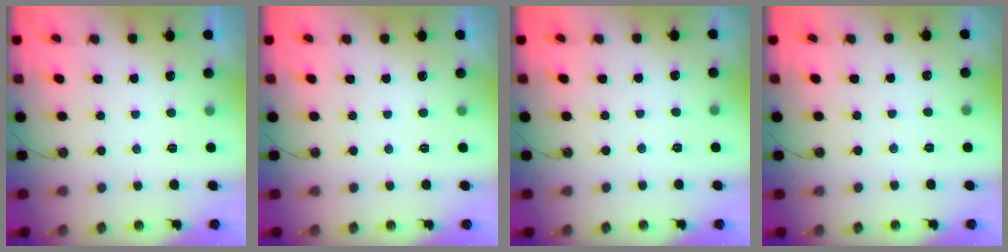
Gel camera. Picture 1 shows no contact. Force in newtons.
{"total": 0.0}
{"total": 1.9, "press": 1.9, "slide": 0.4}
{"total": 1.9, "press": 1.9, "slide": 0.4}